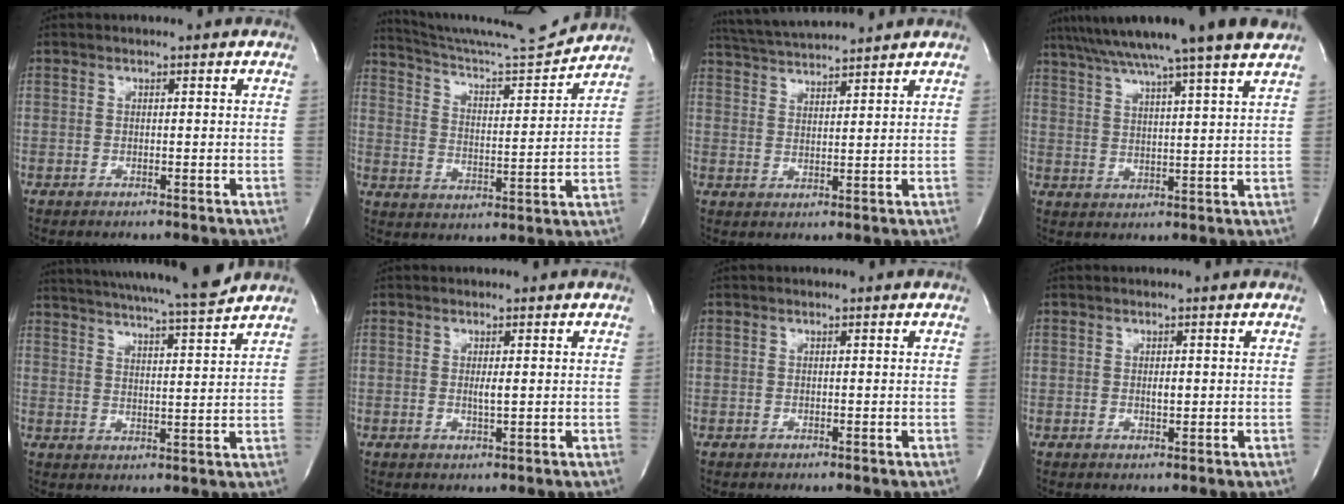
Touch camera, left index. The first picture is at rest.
{"total": 14.7, "force": [14.4, -1.1, 3.1], "torque": [-0.056, -0.030, 0.225]}
{"total": 9.0, "force": [8.5, -0.7, 2.7], "torque": [-0.055, 0.022, 0.145]}
{"total": 17.7, "force": [14.7, -1.4, 9.6], "torque": [-0.168, 0.012, 0.210]}
{"total": 16.5, "force": [15.2, -0.8, 6.3], "torque": [-0.112, -0.020, 0.216]}
{"total": 1.3, "force": [0.2, 0.0, 1.3], "torque": [-0.027, -0.003, 0.003]}
{"total": 0.0}
{"total": 1.0, "force": [0.1, 0.4, 0.9], "torque": [-0.015, -0.002, 0.003]}